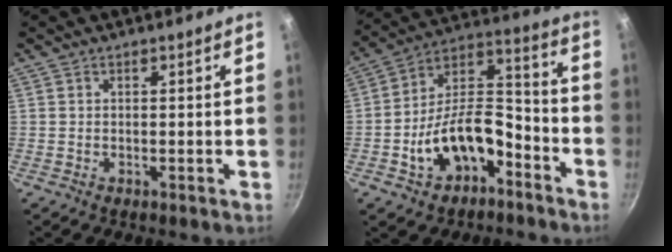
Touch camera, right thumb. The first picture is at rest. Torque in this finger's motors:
{"motor_torque": [0.09, 0.56, 0.85, -0.52, 0.29]}